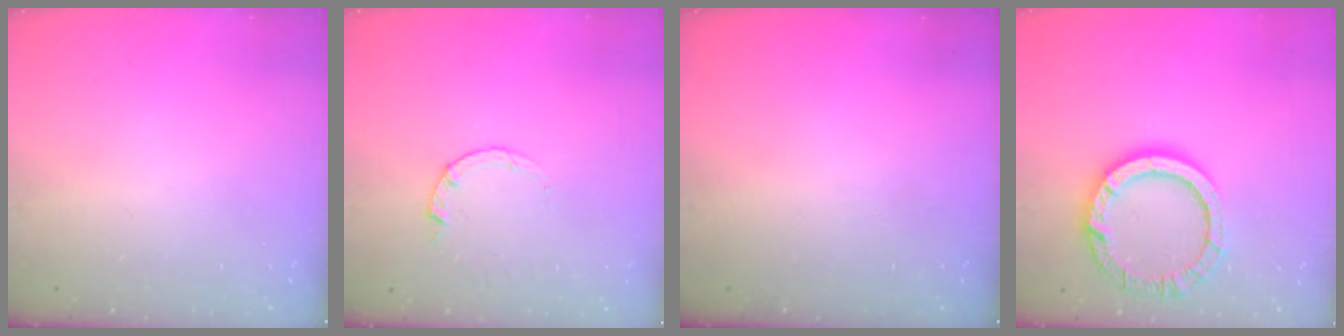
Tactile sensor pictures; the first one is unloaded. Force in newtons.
{"total": 0.9, "press": 0.8, "slide": 0.2}
{"total": 0.0}
{"total": 12.7, "press": 12.6, "slide": 0.9}